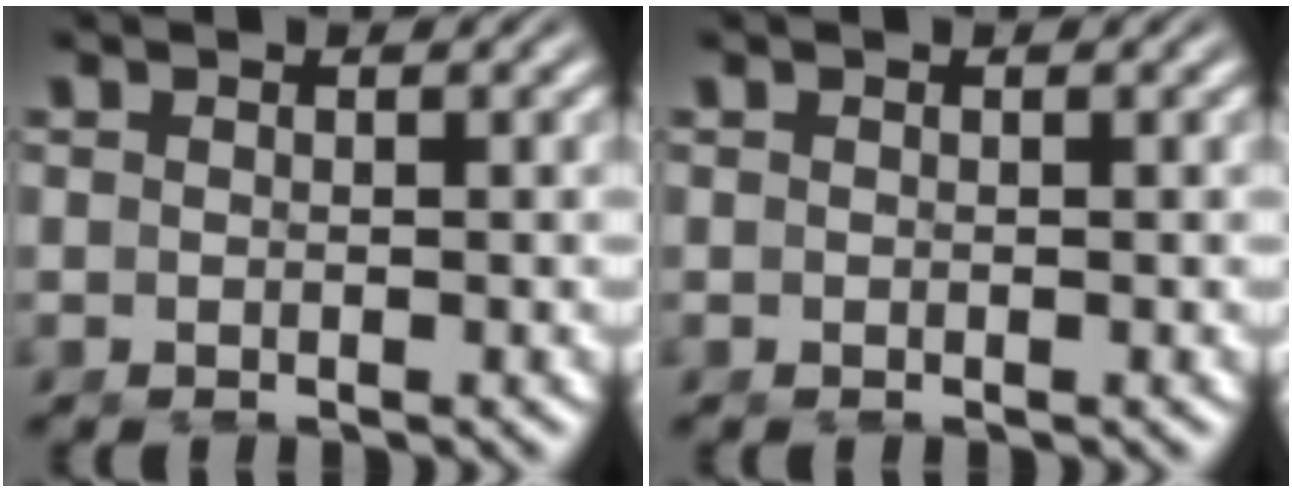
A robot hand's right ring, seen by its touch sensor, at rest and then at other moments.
{"total": 0.0}